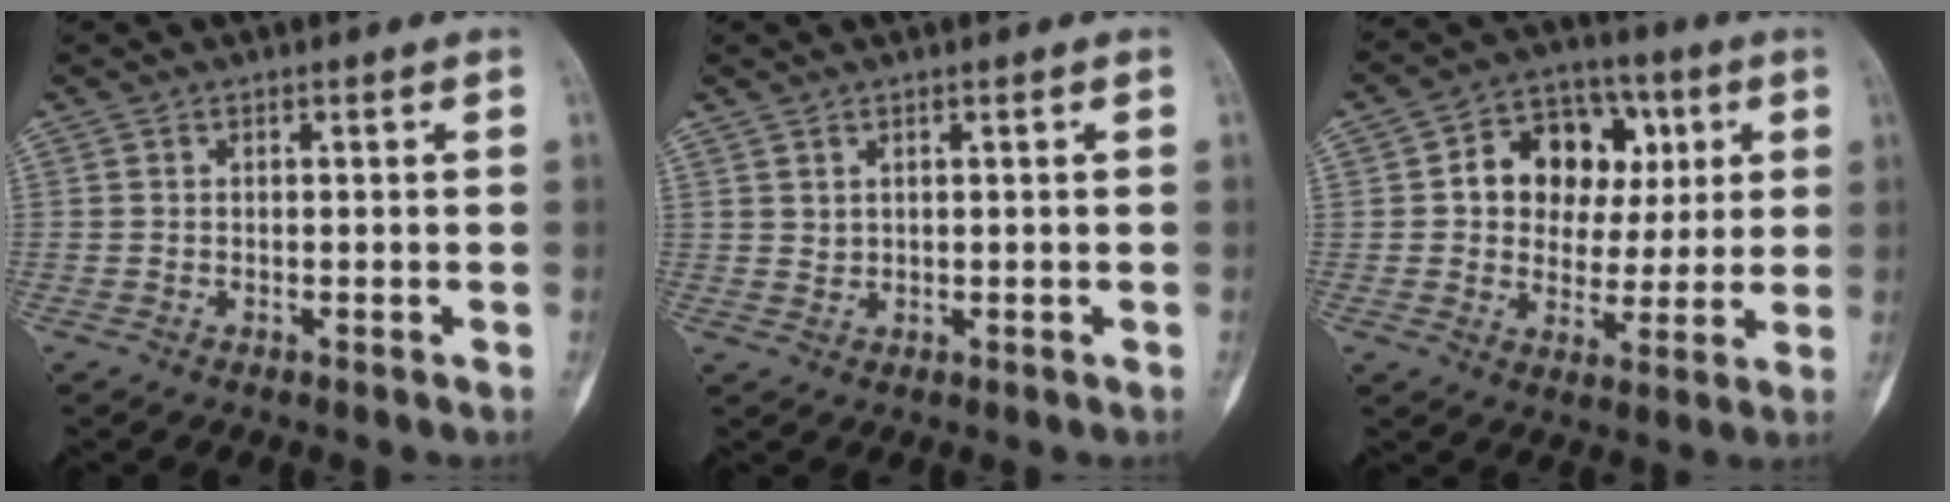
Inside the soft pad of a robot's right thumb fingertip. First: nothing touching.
{"total": 1.2, "force": [0.8, 0.7, 0.5], "torque": [0.000, -0.007, 0.017]}
{"total": 14.5, "force": [3.2, 11.2, 8.7], "torque": [-0.078, 0.014, 0.050]}